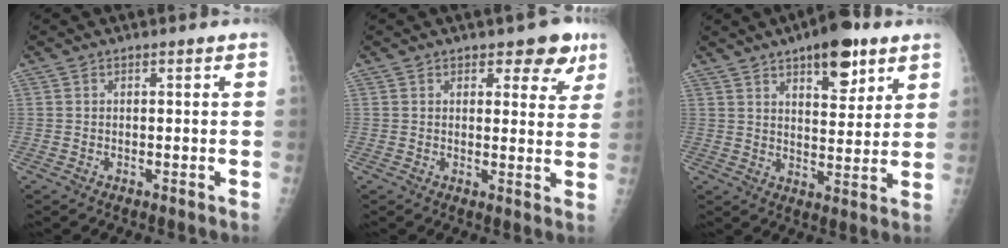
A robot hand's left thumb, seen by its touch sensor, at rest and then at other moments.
{"total": 6.4, "force": [4.0, 3.2, 3.9], "torque": [-0.010, -0.017, 0.046]}
{"total": 11.9, "force": [7.0, 4.9, 8.3], "torque": [-0.090, -0.034, 0.101]}